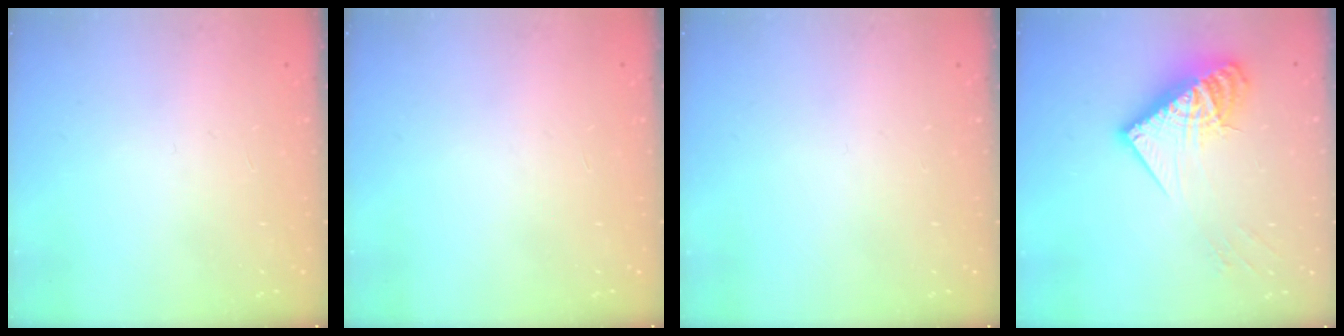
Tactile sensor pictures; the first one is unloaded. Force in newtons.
{"total": 0.0}
{"total": 0.0}
{"total": 15.0, "press": 14.9, "slide": 1.6}